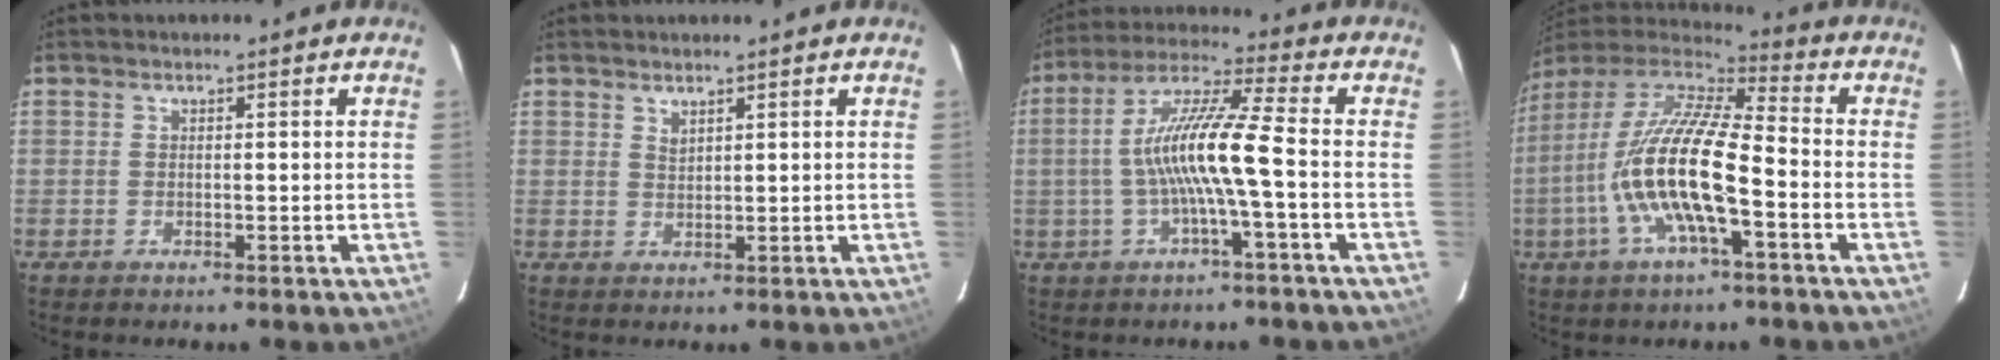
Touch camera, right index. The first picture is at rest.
{"total": 1.4, "force": [1.2, 0.4, 0.4], "torque": [-0.006, 0.001, 0.023]}
{"total": 11.5, "force": [-2.0, -0.2, 11.3], "torque": [-0.221, 0.015, -0.037]}
{"total": 17.9, "force": [-5.1, 4.2, 16.6], "torque": [-0.309, -0.018, -0.103]}